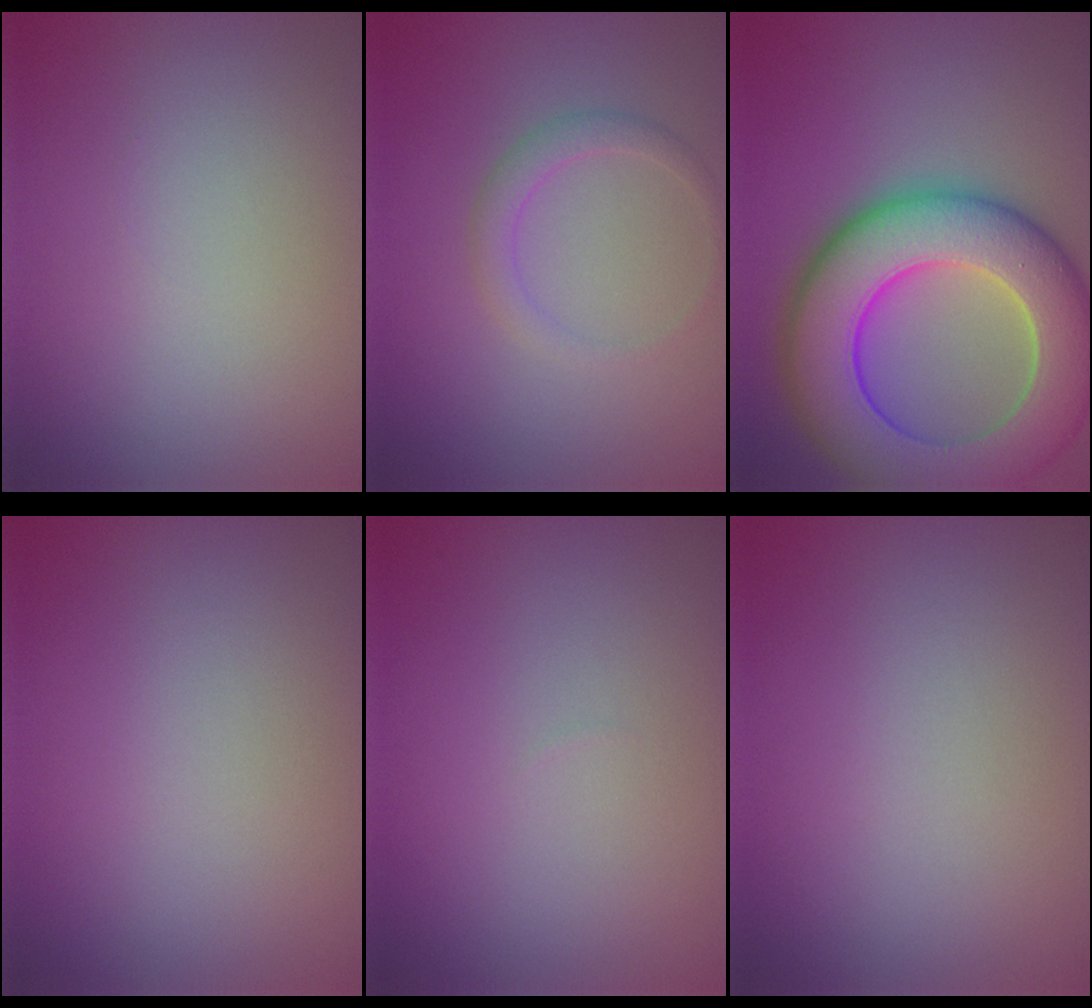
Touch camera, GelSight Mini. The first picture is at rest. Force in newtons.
{"total": 1.7, "press": 1.7, "slide": 0.2}
{"total": 12.4, "press": 12.4, "slide": 0.6}
{"total": 0.0}
{"total": 0.0}
{"total": 0.0}